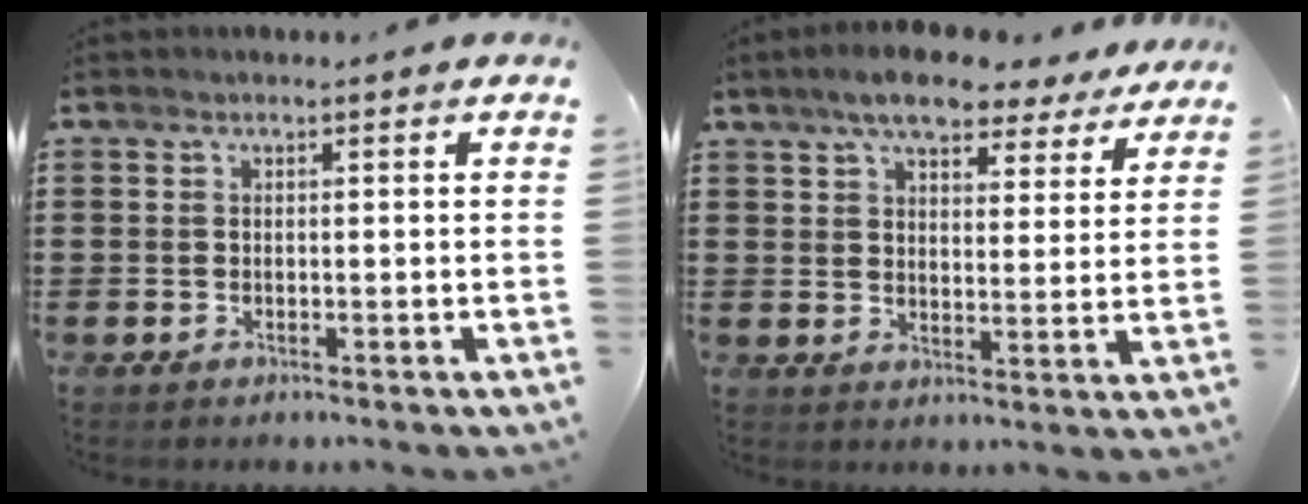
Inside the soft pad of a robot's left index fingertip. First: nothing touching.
{"total": 7.6, "force": [6.6, 1.8, 3.2], "torque": [-0.079, -0.015, 0.121]}